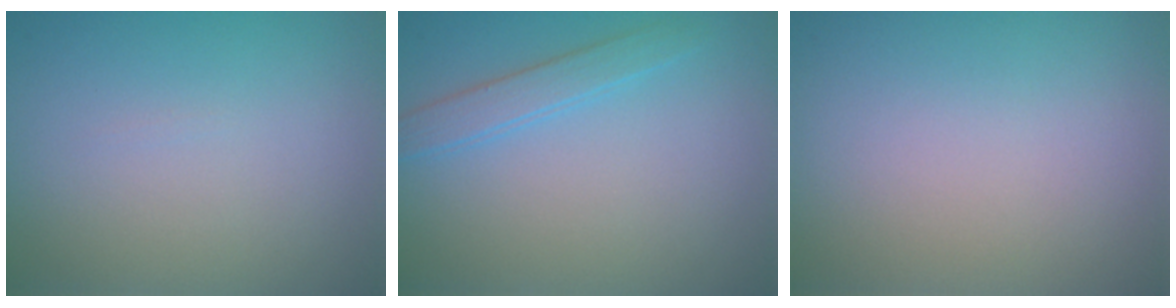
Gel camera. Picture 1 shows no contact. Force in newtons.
{"total": 1.9, "press": 1.9, "slide": 0.1}
{"total": 0.0}